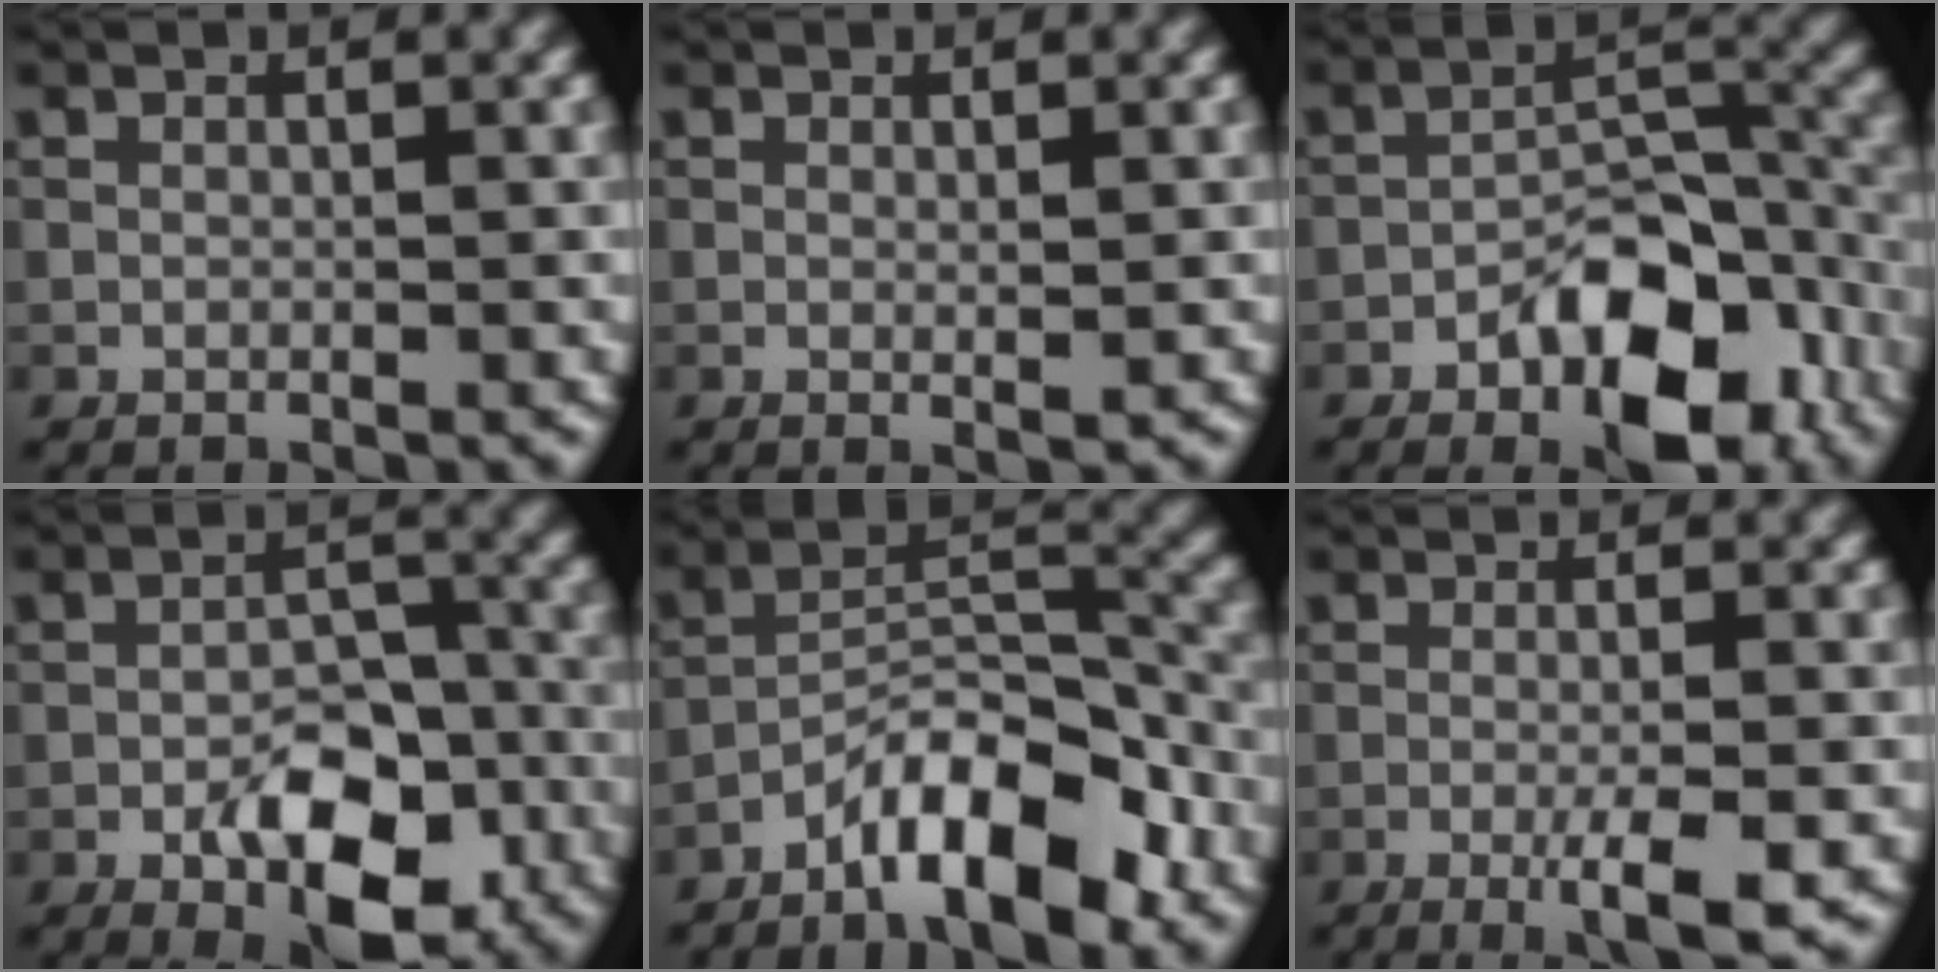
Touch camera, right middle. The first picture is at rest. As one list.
[{"total": 0.9, "force": [0.1, 0.1, 0.9], "torque": [-0.013, -0.003, 0.001]}, {"total": 9.7, "force": [-4.9, 4.8, 6.8], "torque": [-0.088, 0.008, -0.078]}, {"total": 7.9, "force": [-3.8, 3.9, 5.6], "torque": [-0.078, 0.004, -0.057]}, {"total": 8.5, "force": [-5.6, 2.8, 5.8], "torque": [-0.082, 0.017, -0.100]}, {"total": 4.2, "force": [-1.7, 0.6, 3.8], "torque": [-0.062, -0.002, -0.029]}]